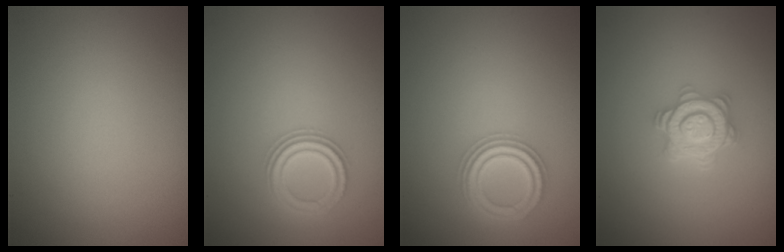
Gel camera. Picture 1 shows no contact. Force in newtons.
{"total": 2.2, "press": 2.1, "slide": 0.7}
{"total": 2.9, "press": 2.9, "slide": 0.5}
{"total": 3.9, "press": 3.4, "slide": 1.9}